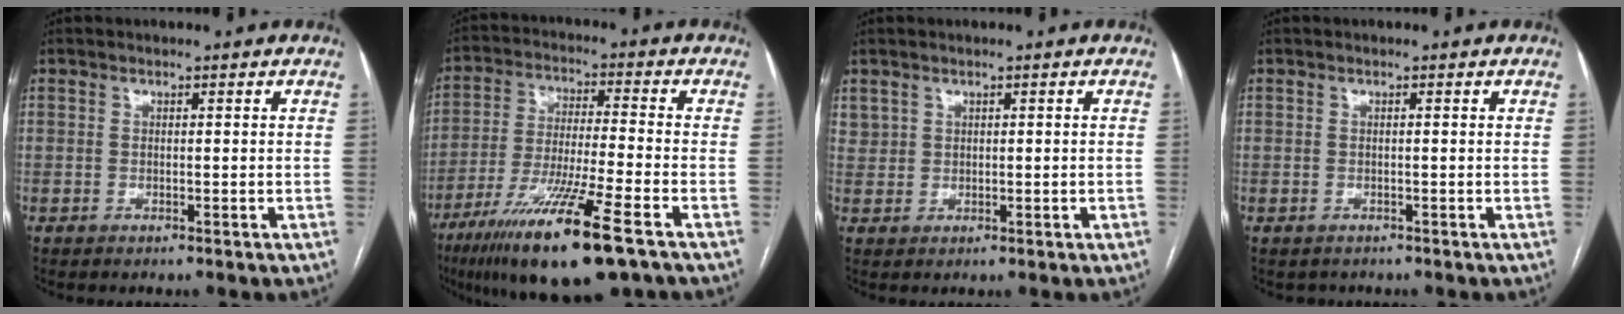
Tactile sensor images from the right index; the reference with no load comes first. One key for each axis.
{"total": 16.7, "fx": -9.8, "fy": 0.7, "fz": 13.6, "tx": -0.256, "ty": -0.047, "tz": -0.170}
{"total": 1.5, "fx": 1.0, "fy": 1.1, "fz": 0.2, "tx": -0.002, "ty": 0.011, "tz": 0.023}
{"total": 0.7, "fx": -0.3, "fy": 0.5, "fz": 0.3, "tx": -0.008, "ty": 0.002, "tz": 0.002}